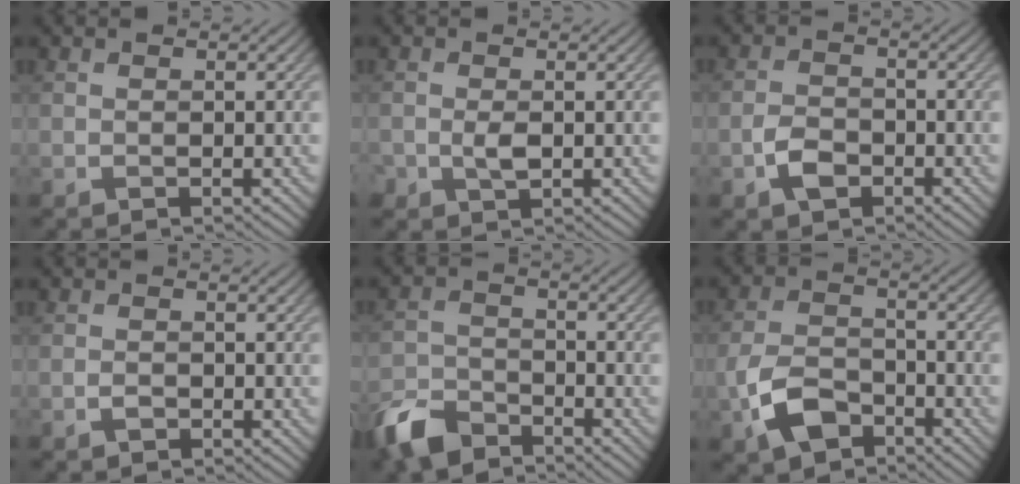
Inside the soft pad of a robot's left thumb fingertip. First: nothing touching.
{"total": 2.3, "force": [-0.5, 1.4, 1.7], "torque": [-0.039, -0.007, -0.009]}
{"total": 3.5, "force": [-1.9, 2.2, 1.9], "torque": [-0.043, -0.001, -0.044]}
{"total": 1.1, "force": [-0.7, 0.6, 0.6], "torque": [-0.015, -0.002, -0.014]}
{"total": 7.1, "force": [-5.9, 3.0, 2.7], "torque": [-0.064, -0.010, -0.132]}
{"total": 6.8, "force": [-3.9, 3.9, 4.1], "torque": [-0.099, -0.006, -0.087]}